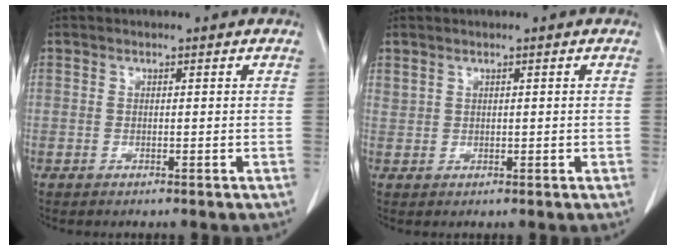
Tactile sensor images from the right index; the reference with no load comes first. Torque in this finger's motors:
{"motor_torque": [-0.09, 0.12, -0.02, 0.00]}